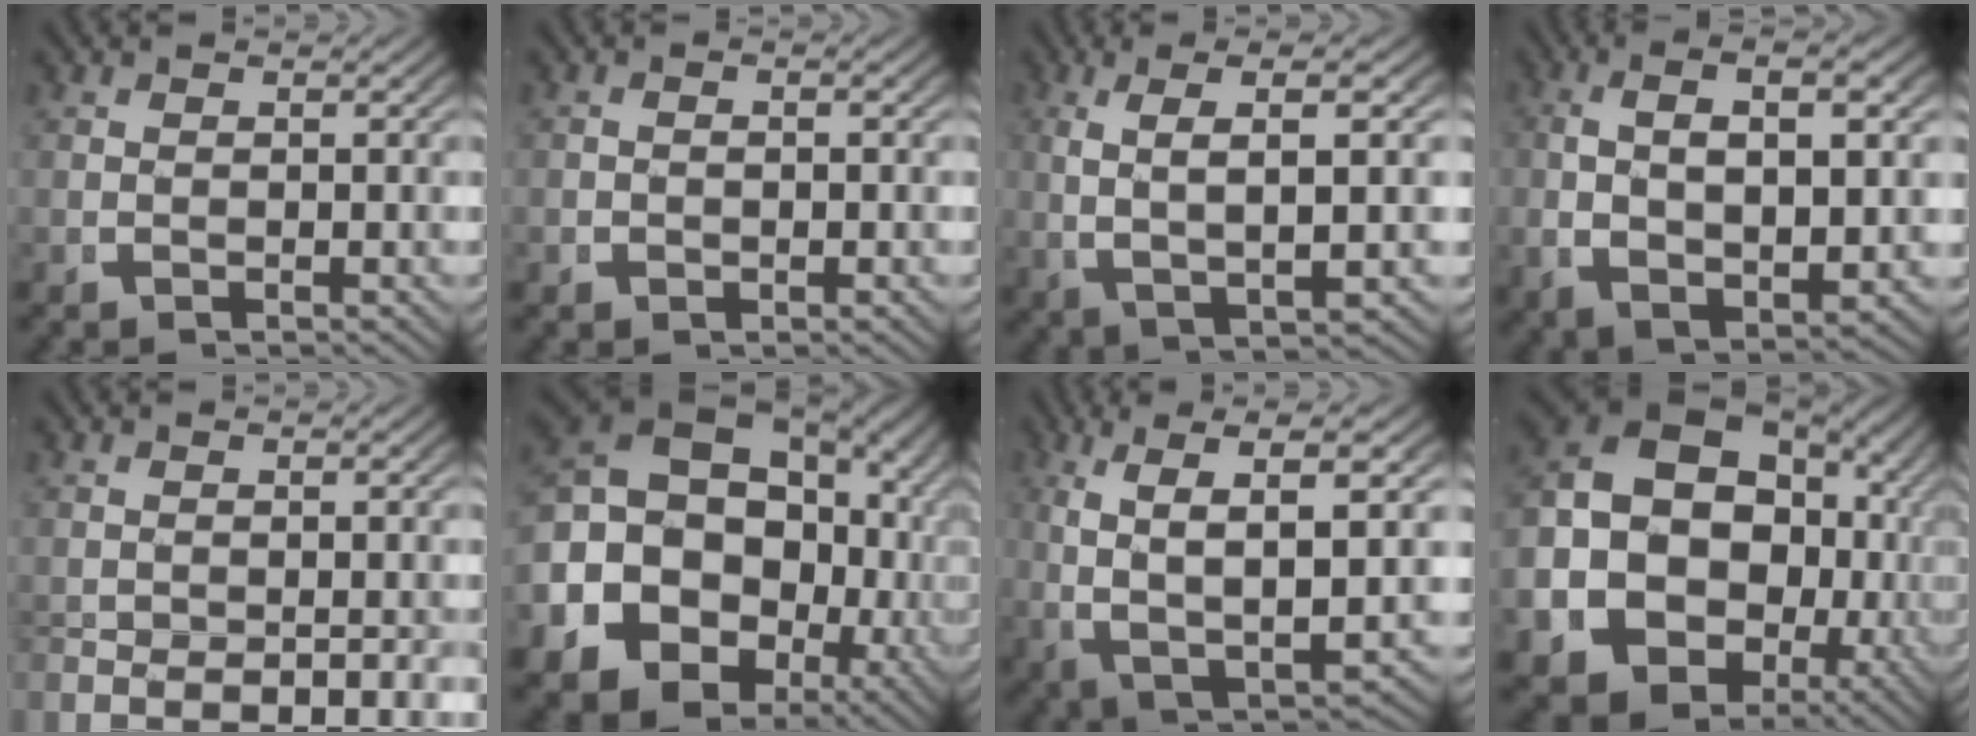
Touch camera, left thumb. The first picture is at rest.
{"total": 0.9, "force": [-0.3, 0.6, 0.5], "torque": [-0.012, -0.002, -0.005]}
{"total": 8.4, "force": [1.8, 3.5, 7.4], "torque": [-0.140, 0.009, 0.032]}
{"total": 8.3, "force": [0.7, 4.3, 7.1], "torque": [-0.142, -0.009, 0.026]}
{"total": 7.2, "force": [-5.1, 3.1, 3.9], "torque": [-0.071, -0.021, -0.067]}
{"total": 19.9, "force": [-2.9, 15.8, 11.7], "torque": [-0.264, -0.065, -0.031]}
{"total": 12.2, "force": [0.3, 7.1, 10.0], "torque": [-0.205, -0.033, 0.026]}
{"total": 20.7, "force": [-3.4, 17.2, 10.9], "torque": [-0.279, -0.086, -0.044]}